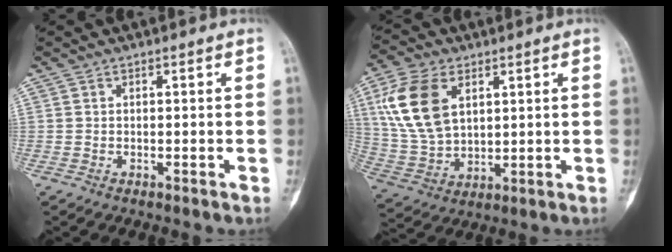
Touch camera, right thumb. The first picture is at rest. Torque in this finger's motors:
{"motor_torque": [0.28, 2.97, 0.34, 0.32, 0.31]}